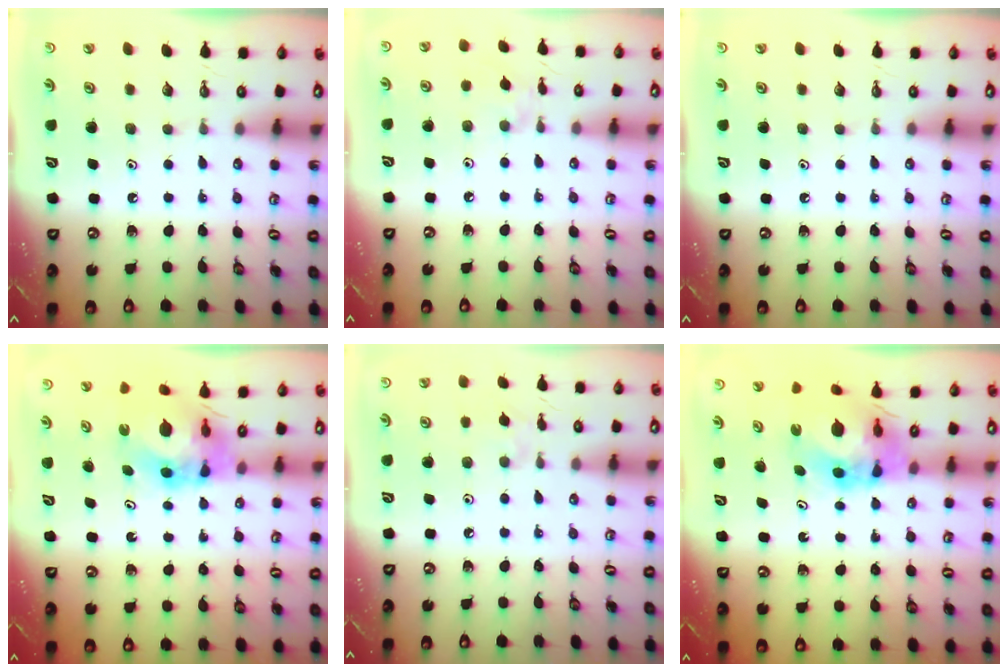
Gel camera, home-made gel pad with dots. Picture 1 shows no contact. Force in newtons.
{"total": 1.2, "press": 1.1, "slide": 0.4}
{"total": 0.0}
{"total": 8.1, "press": 8.1, "slide": 0.9}
{"total": 1.9, "press": 1.9, "slide": 0.4}
{"total": 9.0, "press": 9.0, "slide": 0.9}